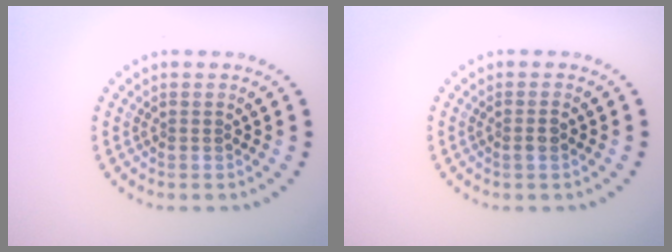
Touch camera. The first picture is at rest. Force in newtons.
{"total": 1.0, "press": 0.8, "slide": 0.5}